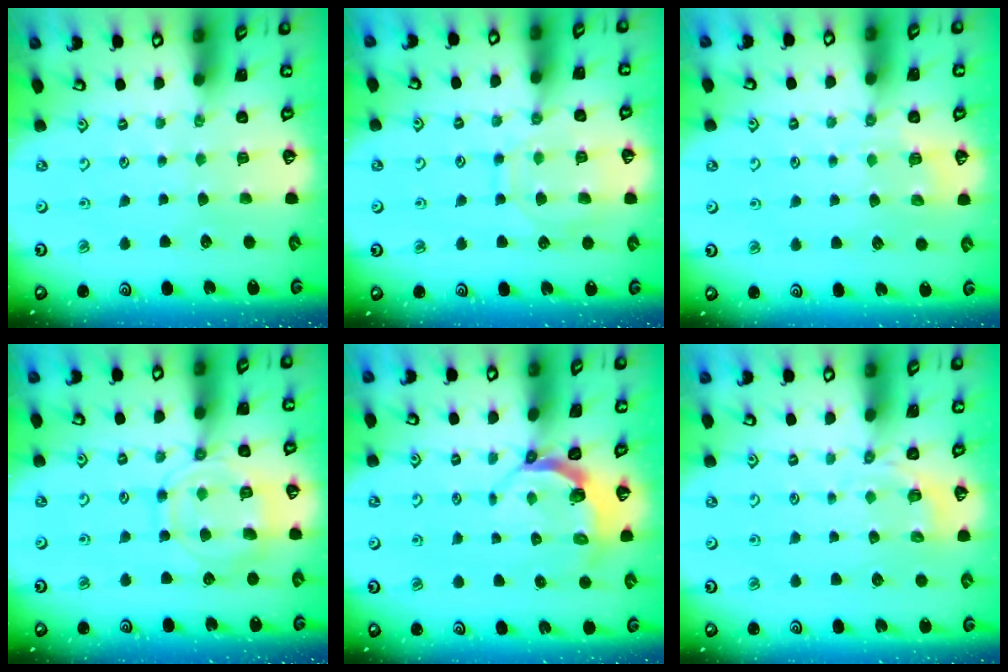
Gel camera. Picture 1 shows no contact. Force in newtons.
{"total": 11.3, "press": 11.2, "slide": 1.1}
{"total": 4.7, "press": 4.6, "slide": 1.2}
{"total": 12.3, "press": 12.2, "slide": 1.4}
{"total": 4.5, "press": 3.5, "slide": 3.0}
{"total": 2.3, "press": 1.4, "slide": 1.8}